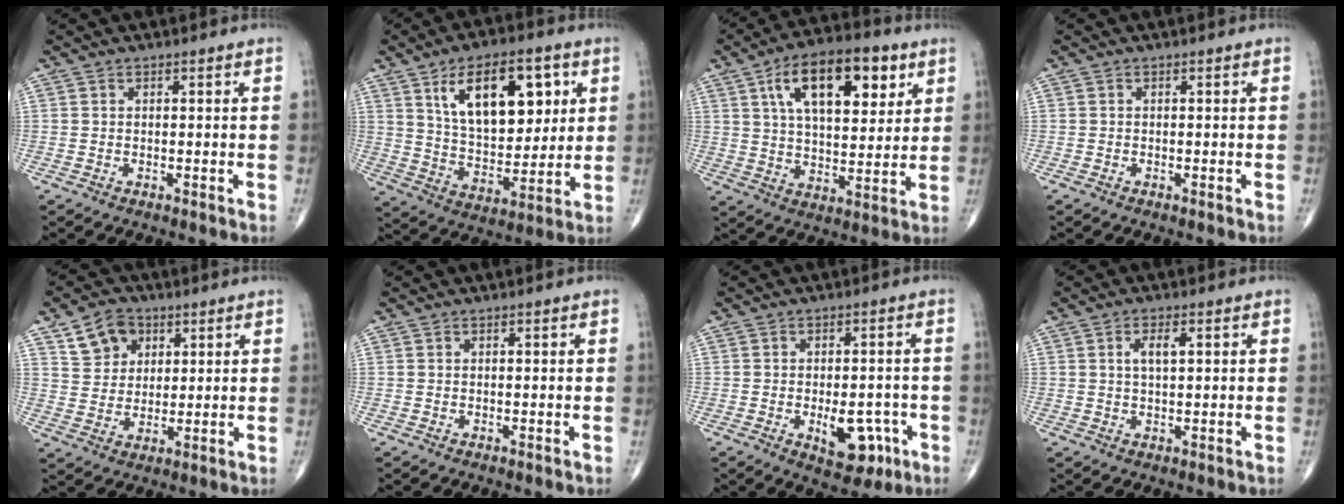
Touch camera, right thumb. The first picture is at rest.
{"total": 18.5, "force": [7.0, 9.6, 14.2], "torque": [-0.181, -0.029, 0.125]}
{"total": 18.6, "force": [7.7, 8.9, 14.4], "torque": [-0.197, -0.016, 0.125]}
{"total": 0.0}
{"total": 8.3, "force": [4.1, 6.4, 3.4], "torque": [-0.029, -0.013, 0.073]}
{"total": 0.0}
{"total": 8.6, "force": [-2.9, 4.6, 6.7], "torque": [-0.068, 0.012, -0.029]}
{"total": 3.4, "force": [1.0, 1.3, 2.9], "torque": [-0.056, 0.003, 0.017]}